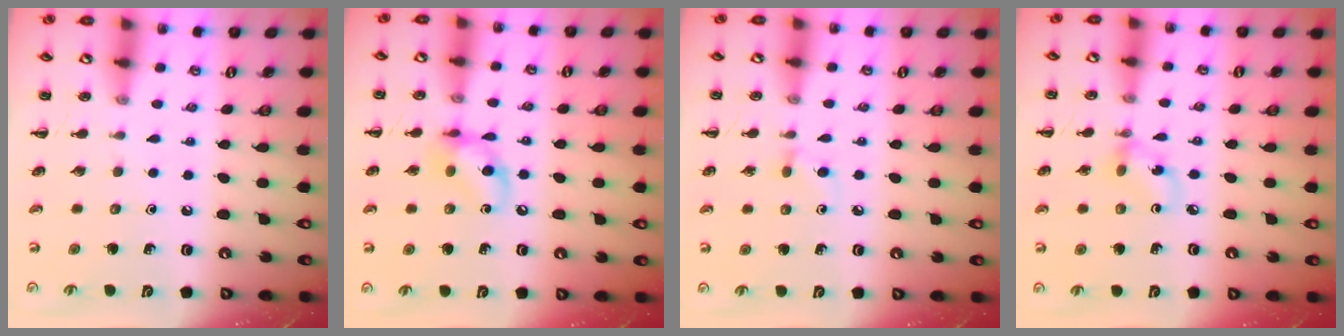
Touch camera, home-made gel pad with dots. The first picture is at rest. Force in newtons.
{"total": 9.5, "press": 9.5, "slide": 1.2}
{"total": 4.1, "press": 3.7, "slide": 1.7}
{"total": 4.4, "press": 4.3, "slide": 0.6}